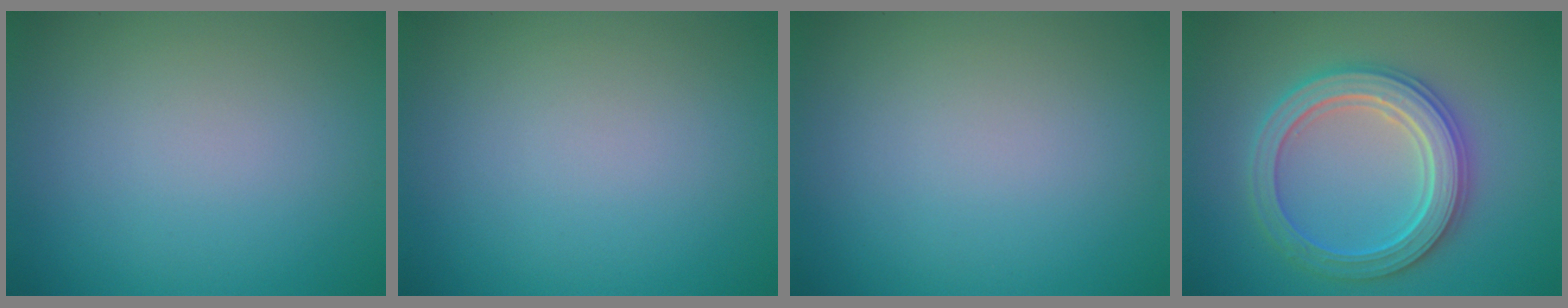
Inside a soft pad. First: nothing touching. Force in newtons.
{"total": 0.0}
{"total": 0.0}
{"total": 5.4, "press": 5.3, "slide": 1.0}